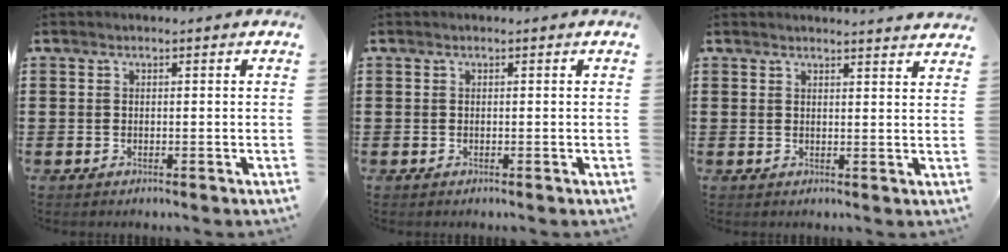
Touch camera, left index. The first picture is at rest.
{"total": 0.0}
{"total": 2.1, "force": [2.0, -0.3, 0.2], "torque": [-0.010, -0.005, 0.039]}